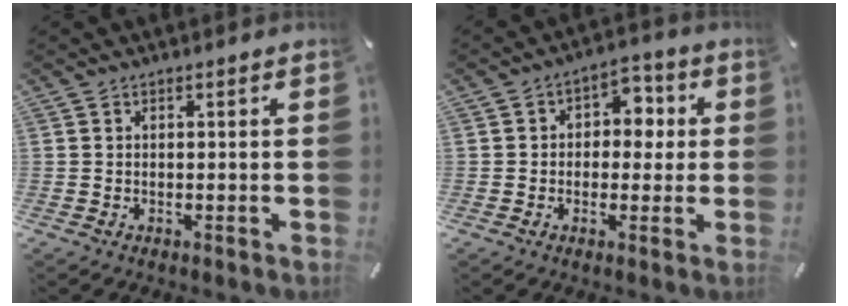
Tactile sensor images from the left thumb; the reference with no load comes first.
{"total": 6.2, "force": [-0.2, 5.0, 3.6], "torque": [-0.042, 0.010, -0.012]}